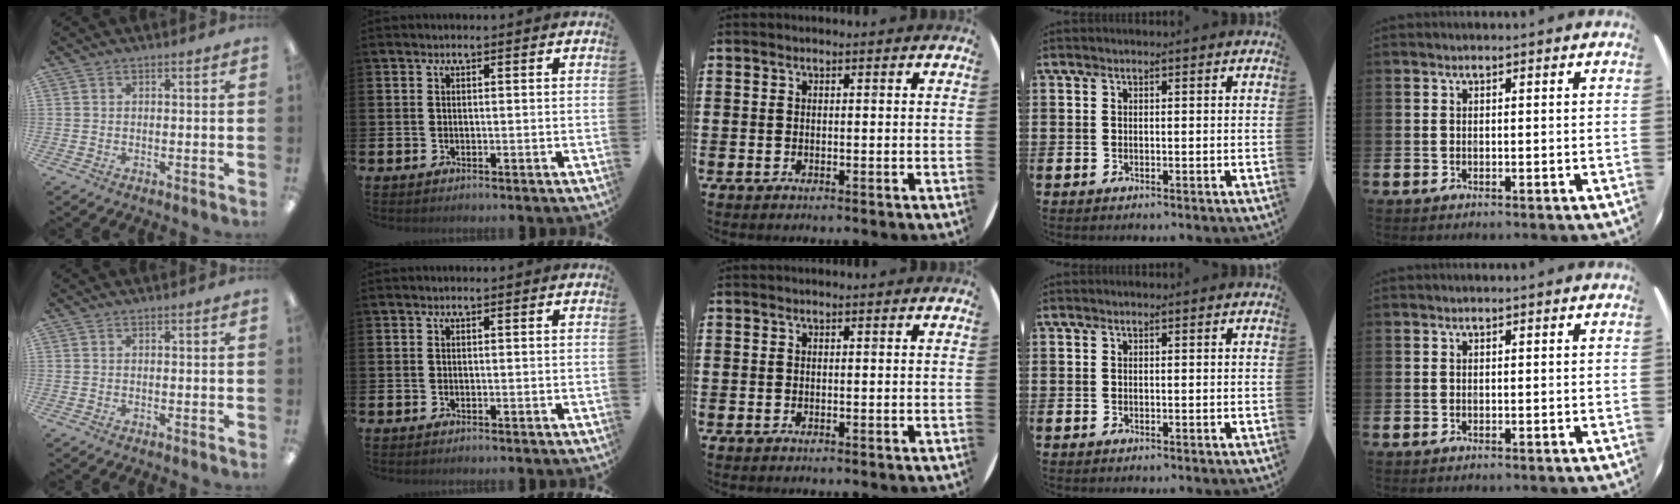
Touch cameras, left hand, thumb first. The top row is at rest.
{}